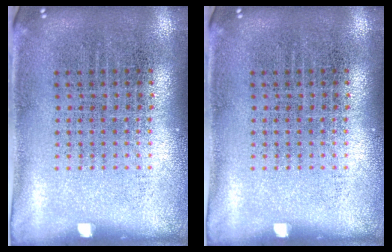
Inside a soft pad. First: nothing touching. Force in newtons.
{"total": 0.0}